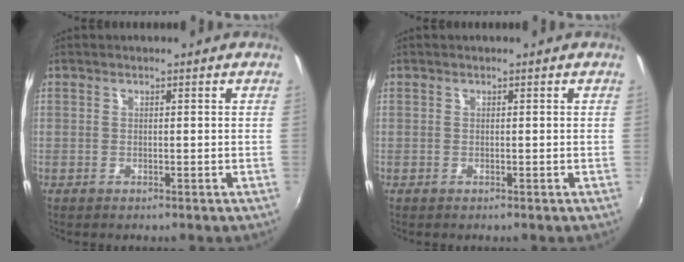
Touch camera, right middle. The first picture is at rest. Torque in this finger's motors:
{"motor_torque": [0.04, 0.04, -0.03, 0.01]}